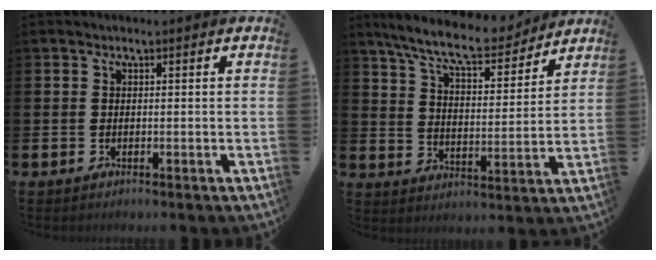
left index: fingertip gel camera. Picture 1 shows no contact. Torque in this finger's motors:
{"motor_torque": [1.01, -1.12, 0.71, 0.21]}